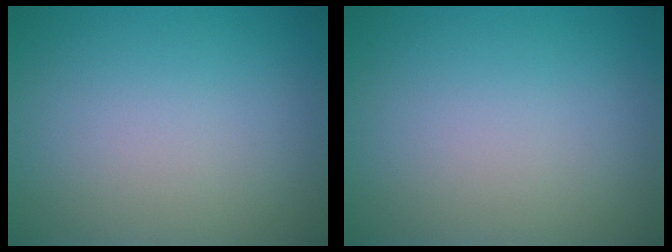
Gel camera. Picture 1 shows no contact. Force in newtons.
{"total": 0.0}